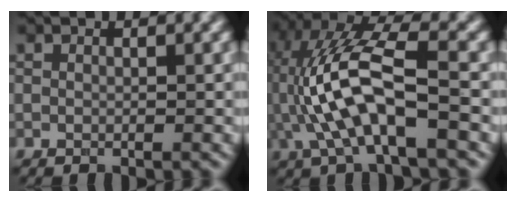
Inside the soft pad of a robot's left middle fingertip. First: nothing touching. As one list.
[{"total": 9.0, "force": [-1.4, 3.1, 8.3], "torque": [-0.183, 0.019, -0.027]}]